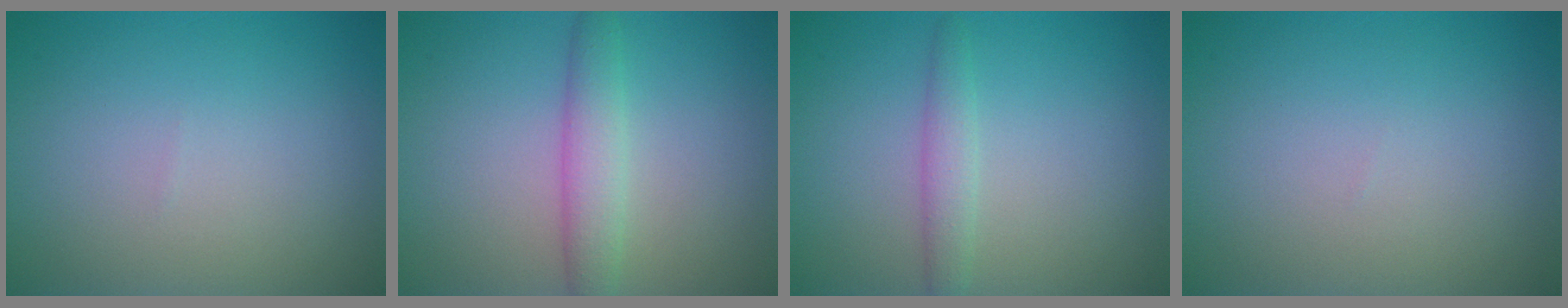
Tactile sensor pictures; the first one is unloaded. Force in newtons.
{"total": 2.9, "press": 2.9, "slide": 0.1}
{"total": 1.8, "press": 1.8, "slide": 0.0}
{"total": 0.0}